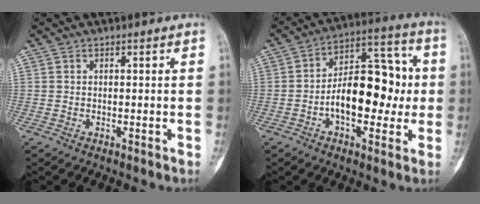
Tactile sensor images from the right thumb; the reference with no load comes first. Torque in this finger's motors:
{"motor_torque": [1.53, 1.58, 1.36, -0.13, 0.12]}